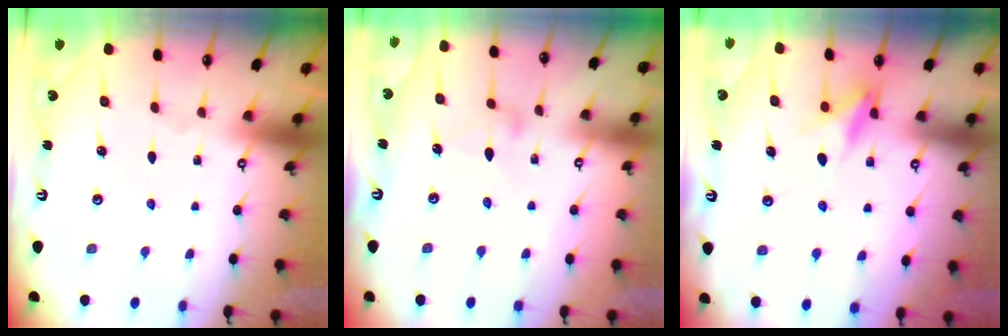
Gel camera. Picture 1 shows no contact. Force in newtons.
{"total": 6.4, "press": 6.4, "slide": 0.2}
{"total": 7.7, "press": 7.6, "slide": 1.2}